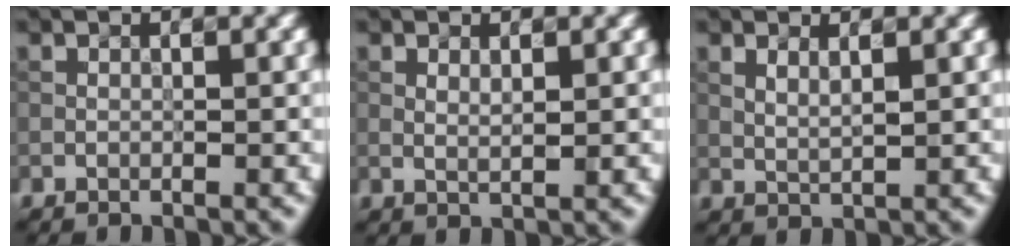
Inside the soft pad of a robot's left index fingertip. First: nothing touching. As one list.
[{"total": 0.7, "force": [0.5, 0.0, 0.5], "torque": [-0.014, 0.004, 0.014]}, {"total": 1.0, "force": [0.9, 0.2, 0.4], "torque": [-0.013, 0.002, 0.022]}]